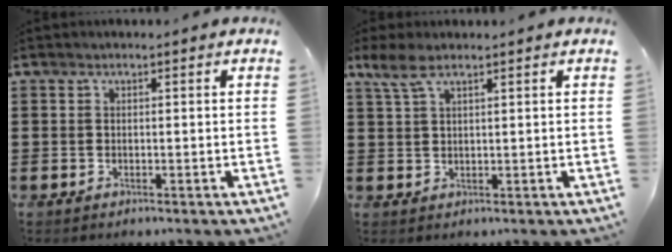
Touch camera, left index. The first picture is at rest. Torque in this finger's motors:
{"motor_torque": [0.58, -0.56, 0.12, 0.06]}